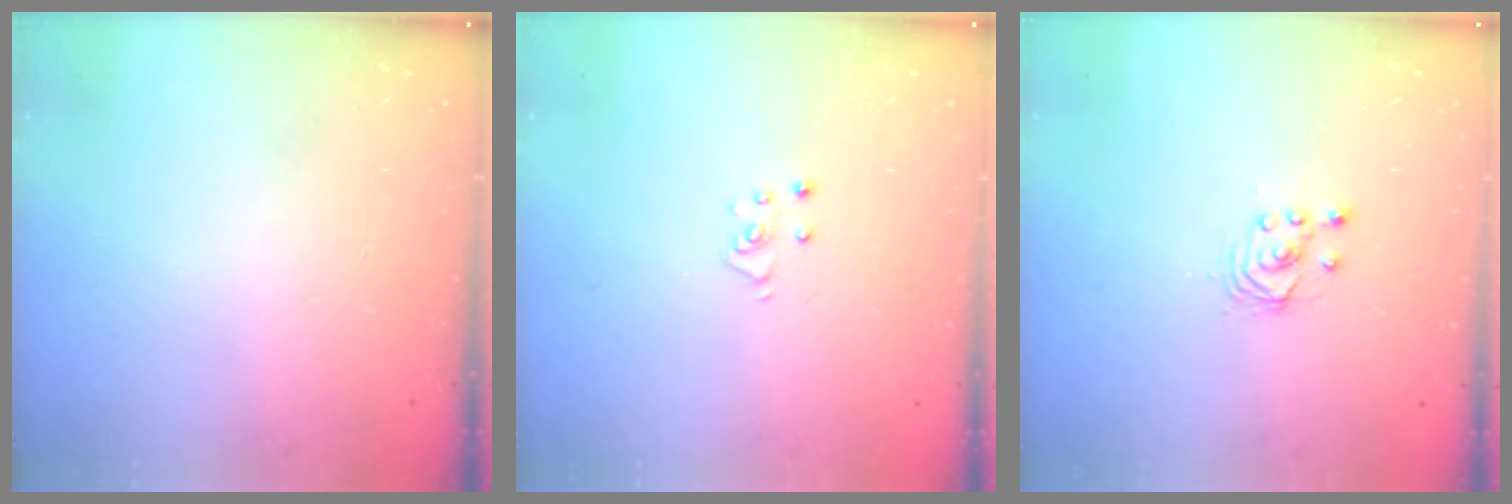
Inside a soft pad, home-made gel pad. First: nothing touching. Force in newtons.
{"total": 3.6, "press": 3.6, "slide": 0.2}
{"total": 1.7, "press": 1.7, "slide": 0.2}